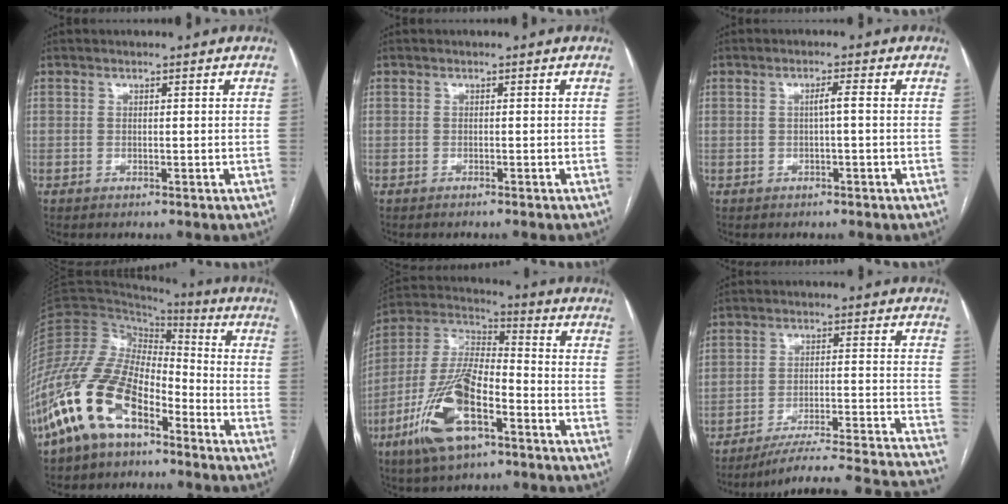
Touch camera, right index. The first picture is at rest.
{"total": 0.9, "force": [-0.9, -0.1, 0.3], "torque": [-0.004, 0.001, -0.012]}
{"total": 1.8, "force": [-0.1, -0.1, 1.8], "torque": [-0.029, 0.004, 0.000]}
{"total": 16.1, "force": [-9.4, 7.5, 10.8], "torque": [-0.240, 0.017, -0.183]}
{"total": 16.7, "force": [-7.4, 5.5, 13.9], "torque": [-0.298, -0.003, -0.133]}
{"total": 25.5, "force": [-23.9, -1.1, 8.9], "torque": [-0.054, -0.017, -0.315]}